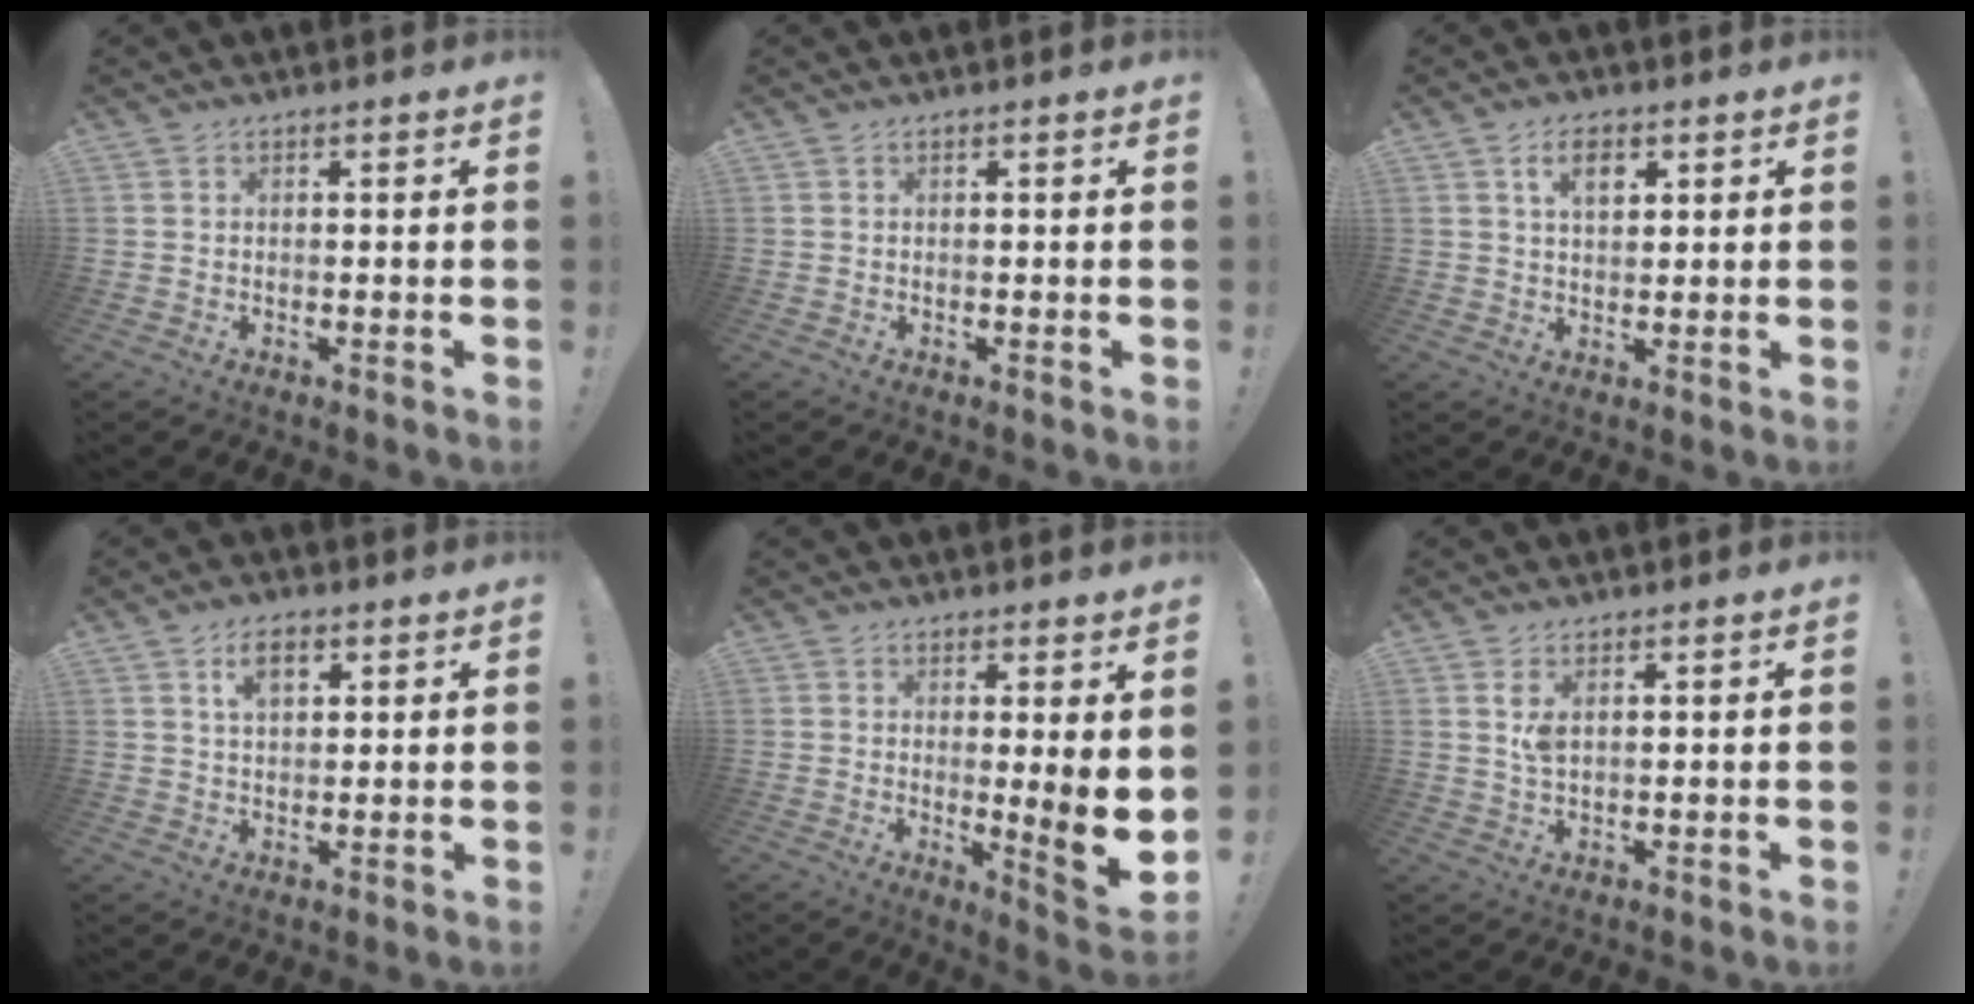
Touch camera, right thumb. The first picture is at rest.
{"total": 0.0}
{"total": 5.8, "force": [2.5, 3.4, 4.0], "torque": [-0.061, 0.000, 0.041]}
{"total": 5.8, "force": [2.7, 3.2, 4.0], "torque": [-0.061, -0.002, 0.045]}
{"total": 8.9, "force": [0.2, 0.3, 8.9], "torque": [-0.111, -0.035, 0.000]}
{"total": 3.6, "force": [1.4, 1.7, 2.9], "torque": [-0.051, -0.001, 0.023]}